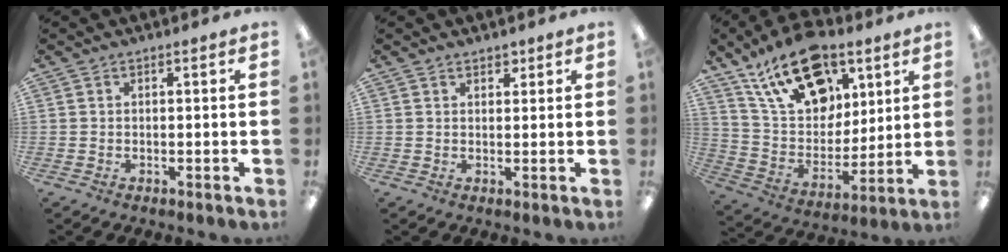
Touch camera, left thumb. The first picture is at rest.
{"total": 1.8, "force": [1.5, 0.9, 0.5], "torque": [-0.003, -0.004, 0.026]}
{"total": 21.3, "force": [13.2, 12.2, 11.5], "torque": [-0.196, -0.057, 0.236]}